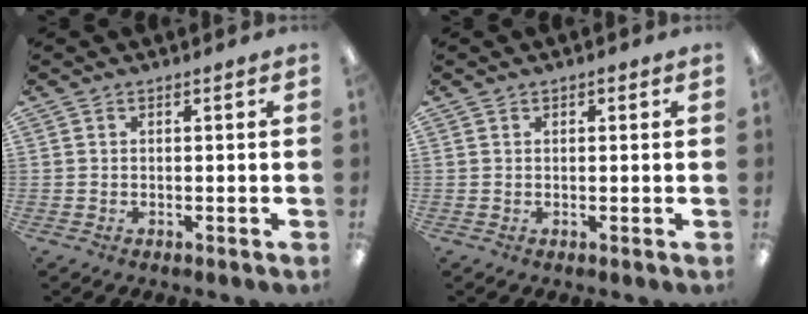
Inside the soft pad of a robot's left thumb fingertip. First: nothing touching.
{"total": 0.7, "force": [0.5, 0.4, 0.3], "torque": [-0.007, 0.003, 0.008]}